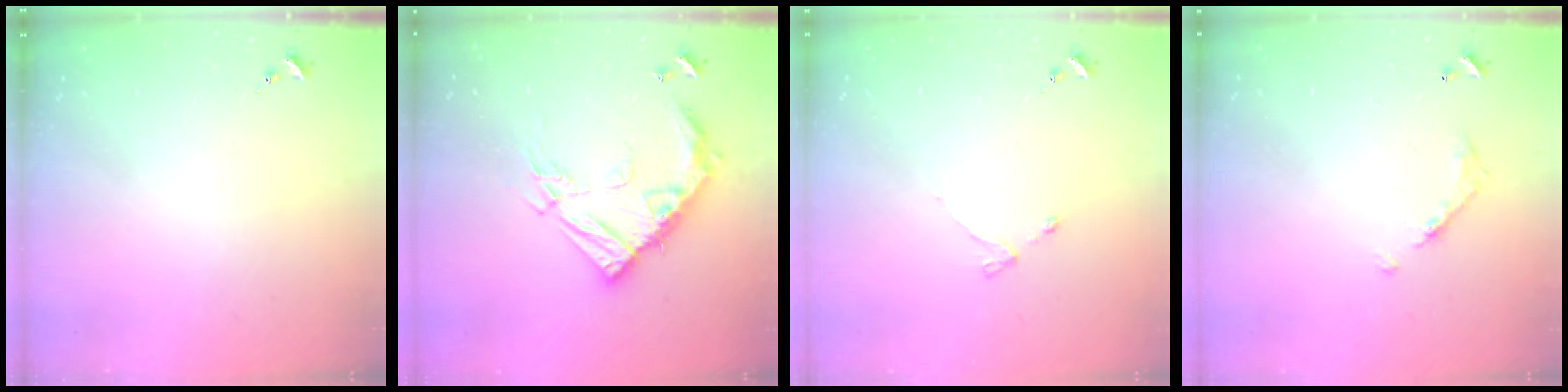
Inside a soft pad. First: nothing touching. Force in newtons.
{"total": 19.4, "press": 19.2, "slide": 2.1}
{"total": 3.1, "press": 3.0, "slide": 0.4}
{"total": 7.9, "press": 7.9, "slide": 0.3}